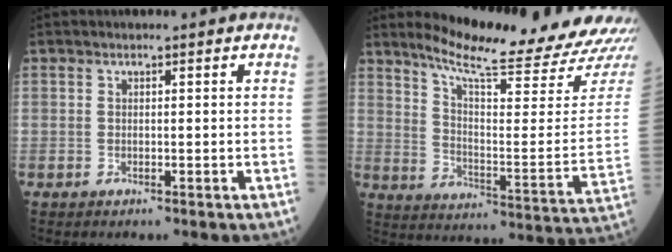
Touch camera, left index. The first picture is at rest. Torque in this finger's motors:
{"motor_torque": [0.81, -1.33, 0.06, 0.03]}